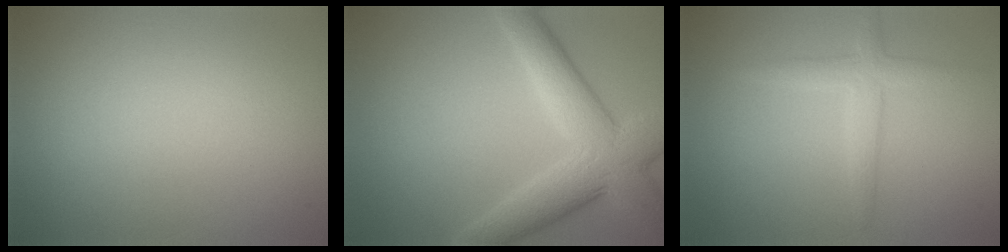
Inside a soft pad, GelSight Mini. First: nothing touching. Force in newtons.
{"total": 7.6, "press": 7.6, "slide": 0.1}
{"total": 2.5, "press": 2.4, "slide": 0.3}